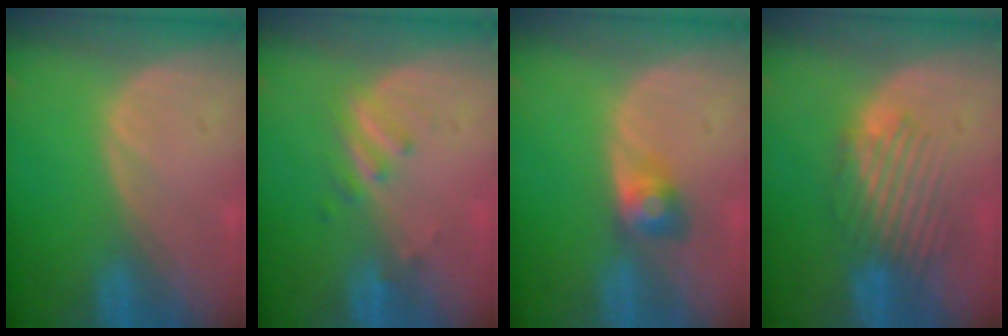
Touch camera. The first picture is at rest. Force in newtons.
{"total": 2.8, "press": 2.6, "slide": 1.2}
{"total": 2.9, "press": 2.8, "slide": 0.1}
{"total": 5.4, "press": 5.1, "slide": 1.7}